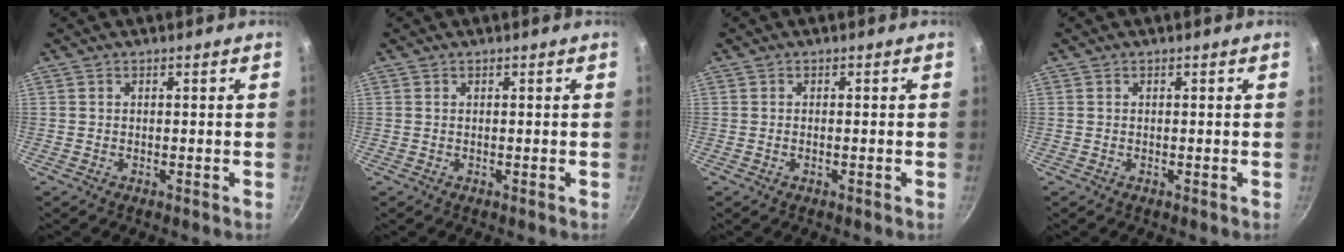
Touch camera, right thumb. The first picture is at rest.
{"total": 0.0}
{"total": 0.6, "force": [-0.2, 0.1, 0.5], "torque": [-0.012, 0.004, -0.004]}
{"total": 0.0}